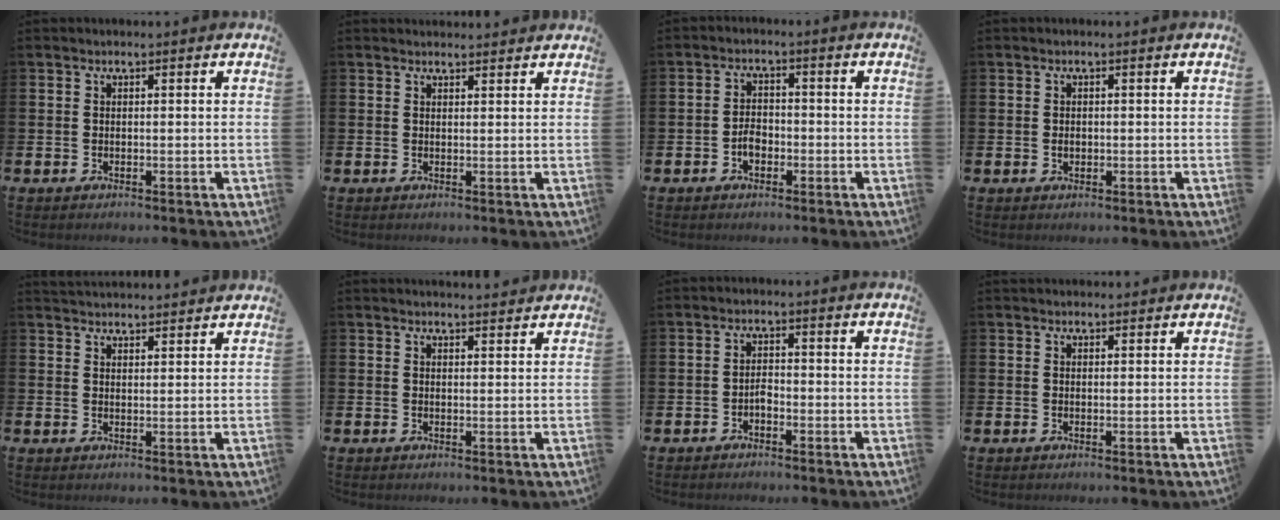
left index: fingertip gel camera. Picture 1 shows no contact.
{"total": 1.5, "force": [1.5, 0.3, -0.1], "torque": [0.010, -0.005, 0.025]}
{"total": 2.7, "force": [-1.0, 1.8, 1.8], "torque": [-0.029, 0.003, -0.022]}
{"total": 0.9, "force": [0.0, 0.7, 0.5], "torque": [-0.007, 0.004, -0.004]}
{"total": 2.8, "force": [2.8, 0.3, -0.1], "torque": [-0.002, -0.013, 0.052]}
{"total": 2.0, "force": [2.0, 0.0, -0.1], "torque": [0.009, -0.013, 0.034]}
{"total": 1.4, "force": [-0.9, 0.6, 0.8], "torque": [-0.012, 0.001, -0.019]}
{"total": 1.0, "force": [1.0, 0.3, 0.1], "torque": [0.008, 0.000, 0.016]}